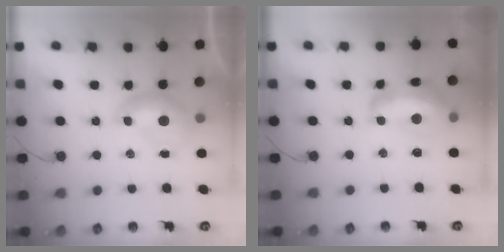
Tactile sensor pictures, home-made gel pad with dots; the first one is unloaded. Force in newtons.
{"total": 7.9, "press": 7.8, "slide": 1.2}